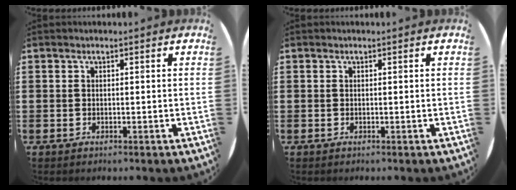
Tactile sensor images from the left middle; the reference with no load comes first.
{"total": 0.0}